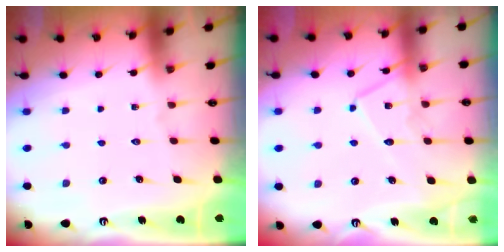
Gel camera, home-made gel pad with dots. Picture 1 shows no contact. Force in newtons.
{"total": 11.9, "press": 11.8, "slide": 0.7}